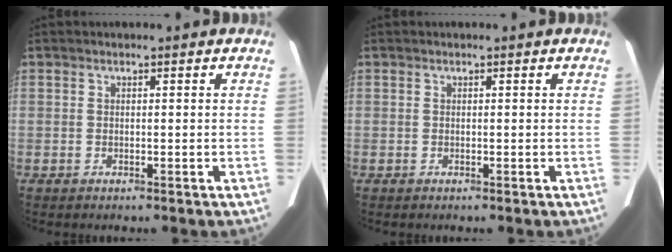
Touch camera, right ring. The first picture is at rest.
{"total": 0.0}